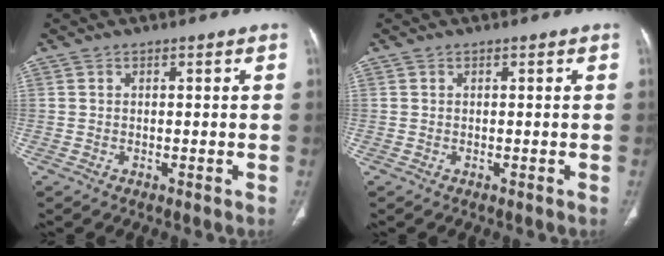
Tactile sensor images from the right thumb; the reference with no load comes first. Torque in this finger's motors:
{"motor_torque": [0.00, 0.00, -0.07, -0.06, 0.00]}